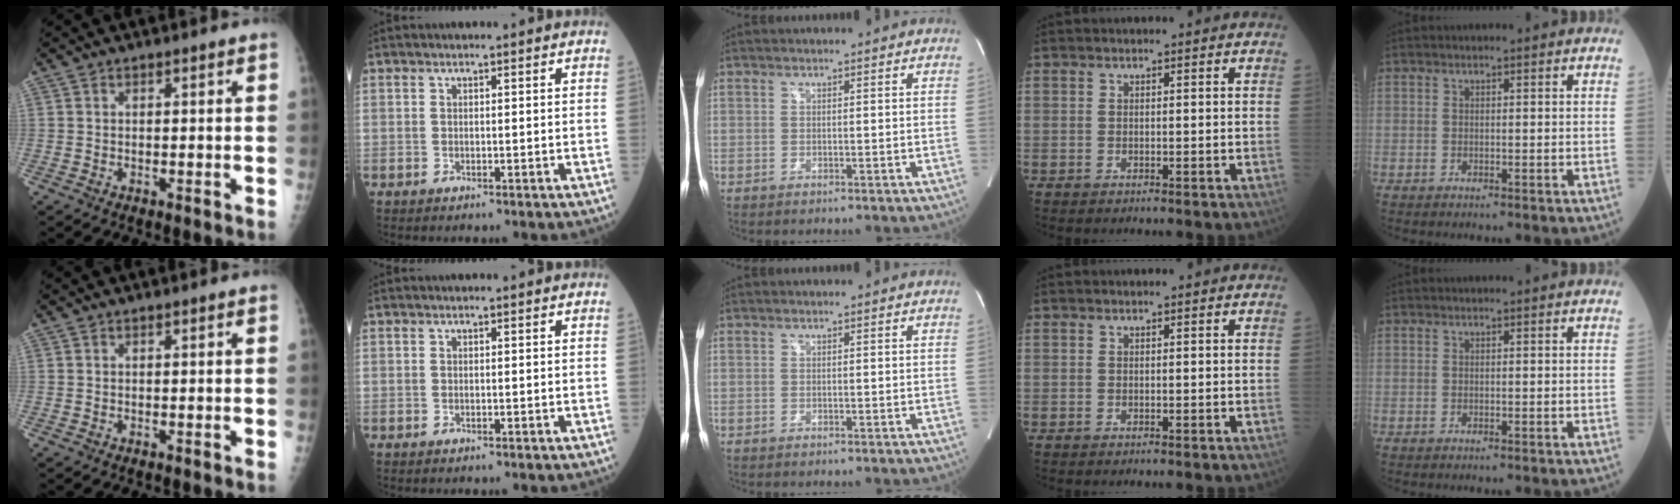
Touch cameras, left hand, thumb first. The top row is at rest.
{}